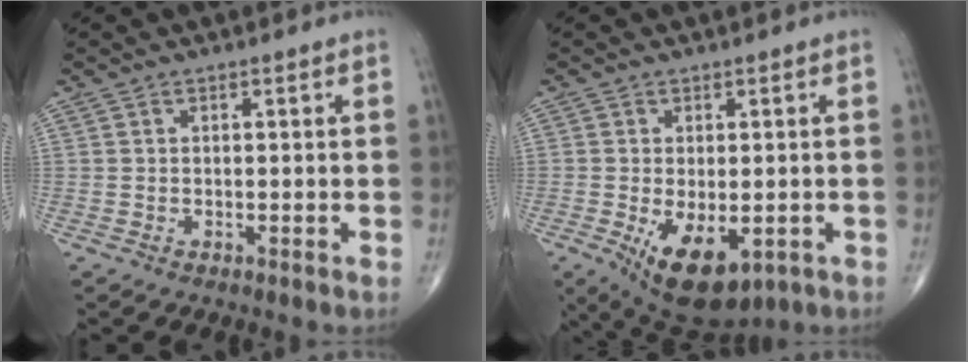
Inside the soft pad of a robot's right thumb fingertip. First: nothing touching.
{"total": 10.9, "force": [-3.5, 5.6, 8.6], "torque": [-0.131, -0.014, -0.037]}